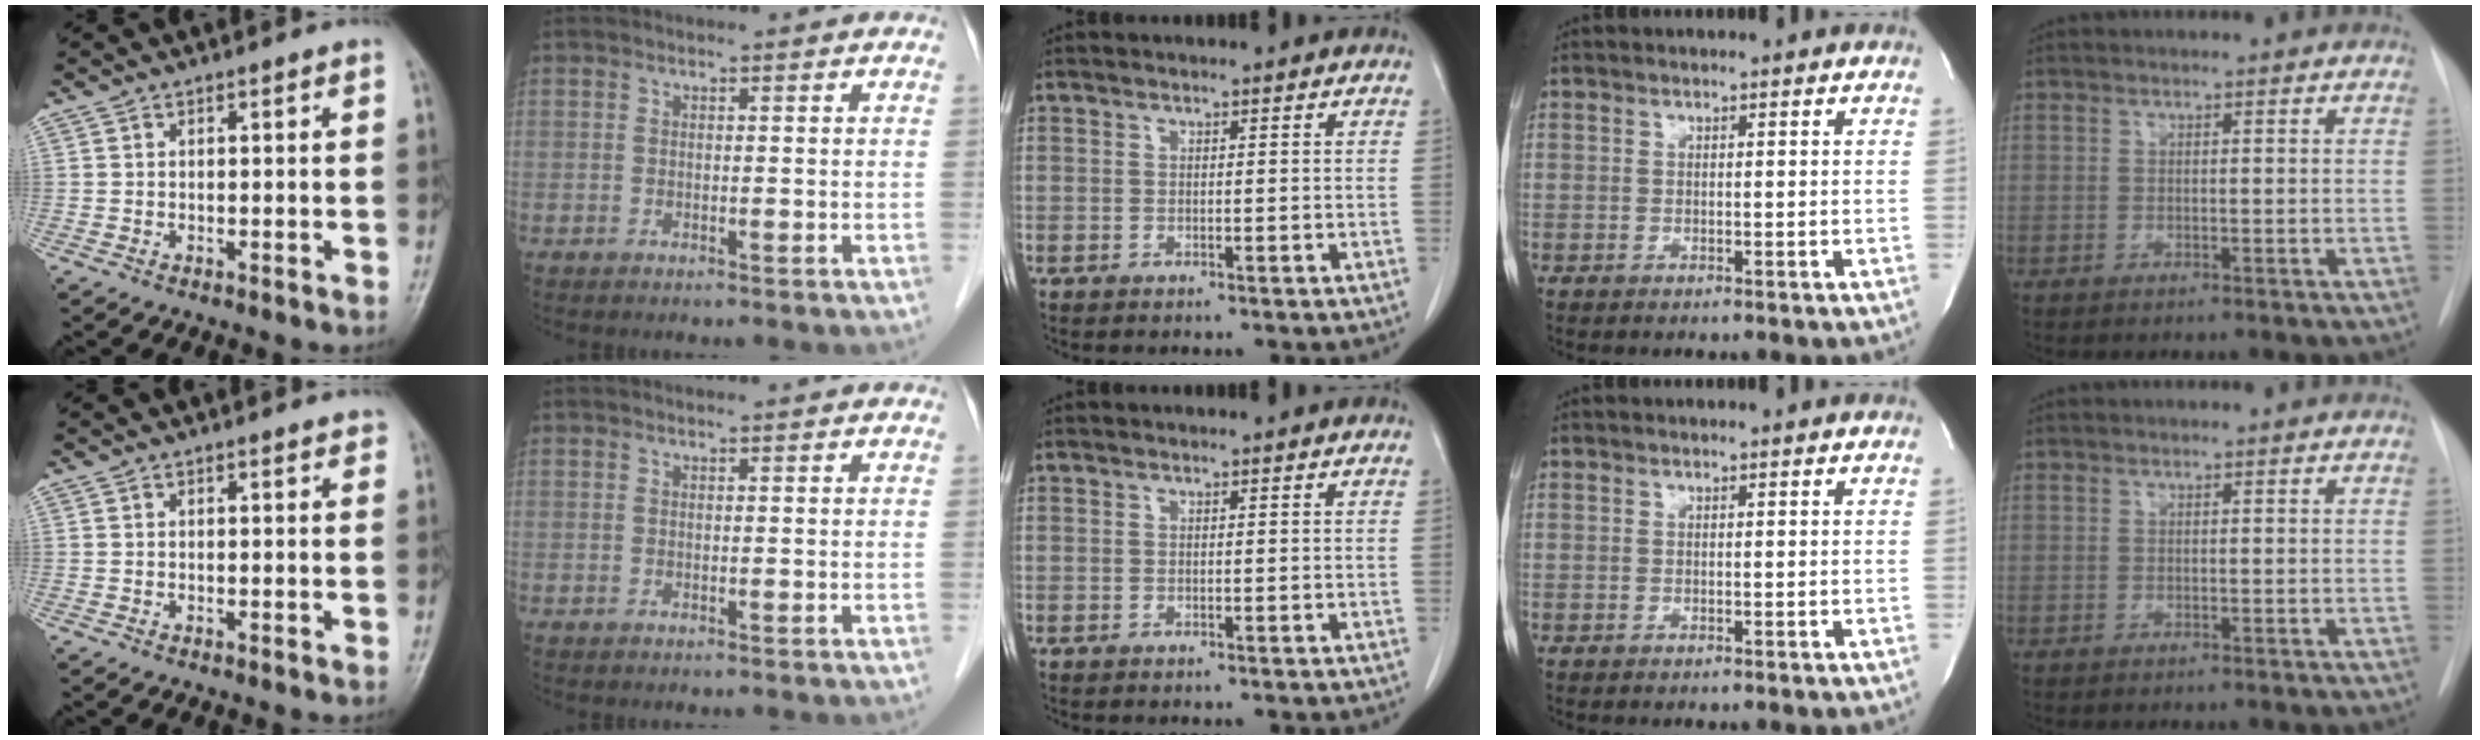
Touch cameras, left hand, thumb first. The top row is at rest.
{"thumb": {"total": 1.2, "force": [0.9, 0.5, 0.6], "torque": [-0.004, 0.000, 0.008]}, "index": {"total": 1.7, "force": [1.7, 0.1, 0.5], "torque": [-0.011, 0.009, 0.019]}}